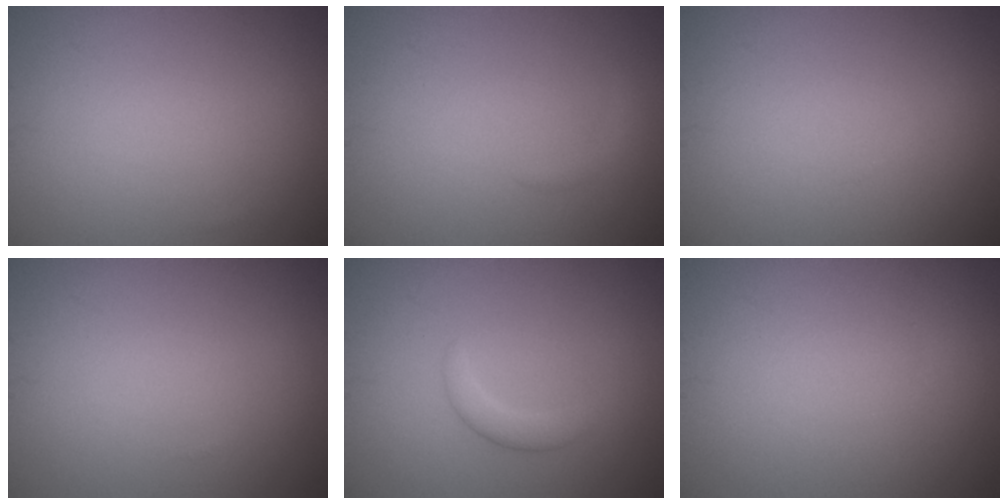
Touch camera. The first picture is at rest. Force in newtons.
{"total": 0.9, "press": 0.9, "slide": 0.1}
{"total": 0.0}
{"total": 0.0}
{"total": 1.7, "press": 1.7, "slide": 0.1}
{"total": 0.0}